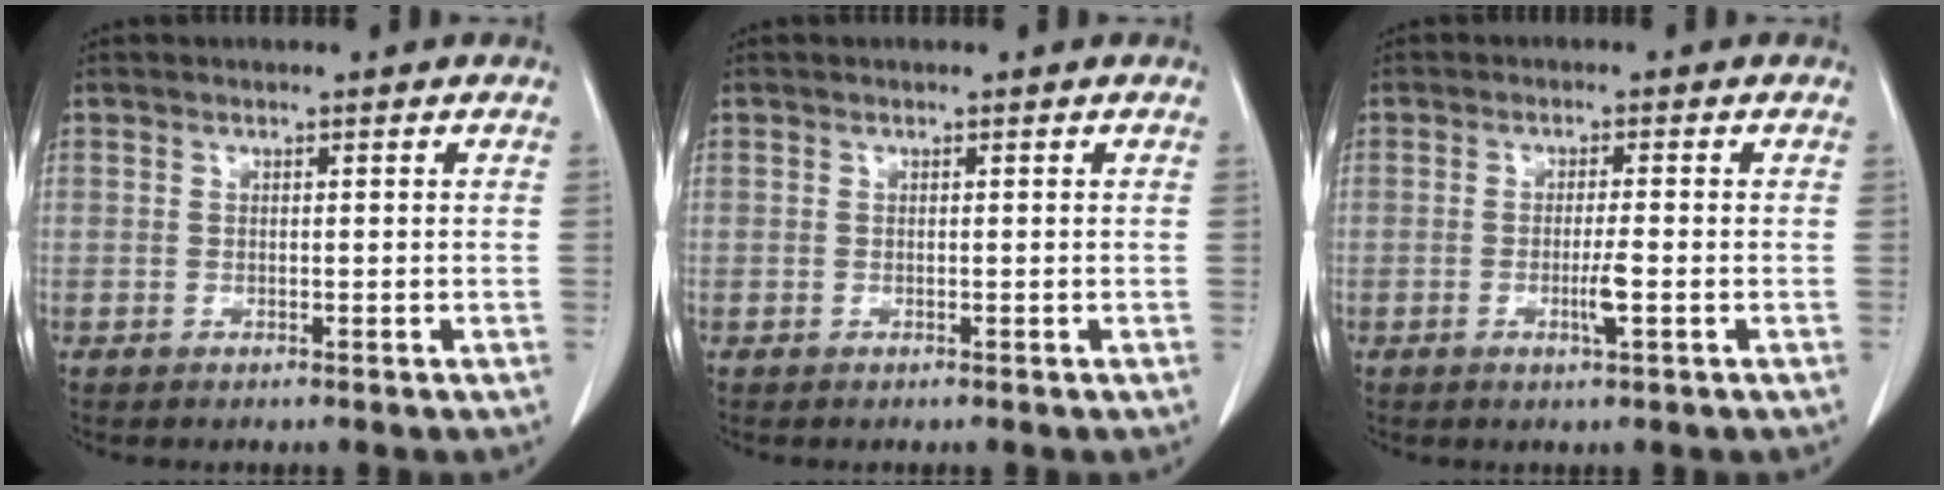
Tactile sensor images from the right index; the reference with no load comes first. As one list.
[{"total": 0.0}, {"total": 3.0, "force": [-0.9, 0.0, 2.9], "torque": [-0.055, -0.005, -0.016]}]